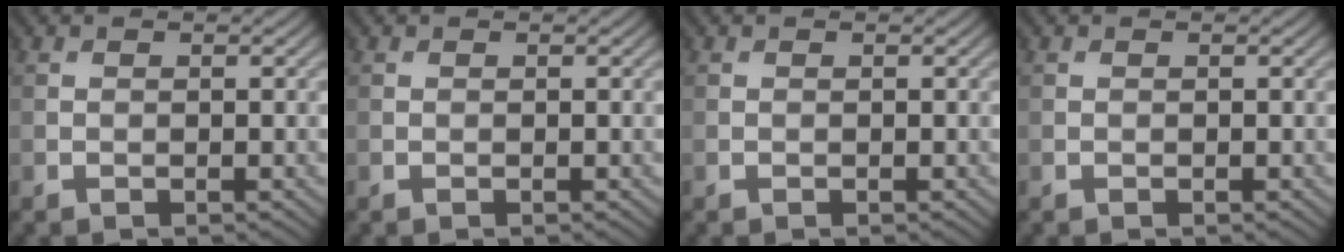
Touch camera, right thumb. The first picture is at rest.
{"total": 0.0}
{"total": 0.0}
{"total": 0.0}